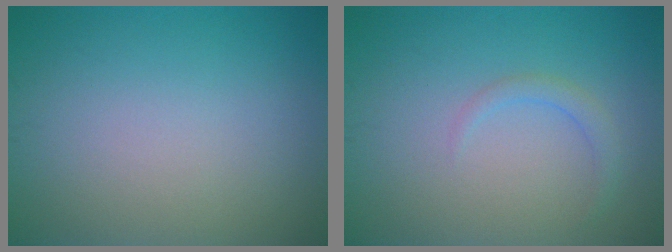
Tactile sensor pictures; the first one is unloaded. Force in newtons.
{"total": 1.3, "press": 1.3, "slide": 0.1}